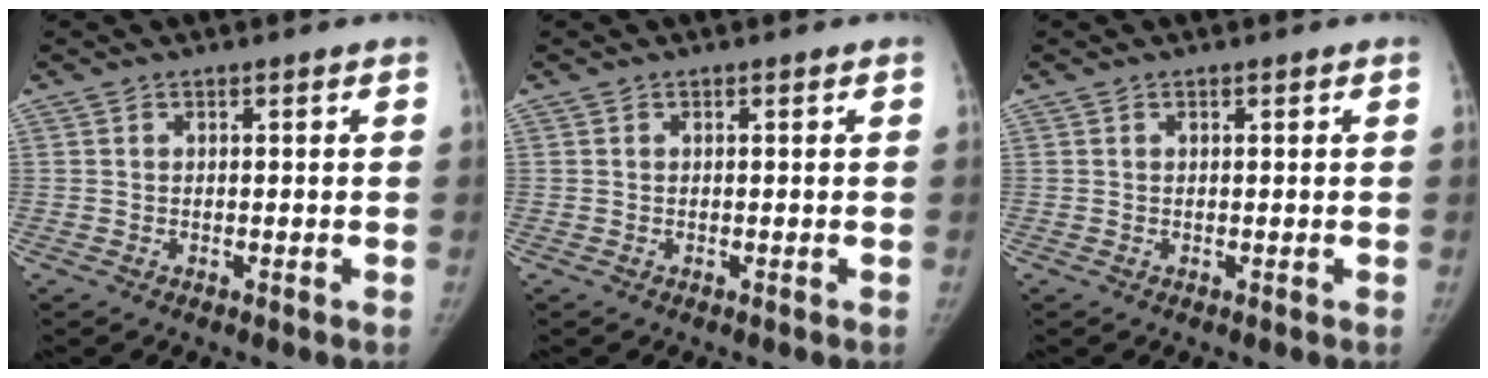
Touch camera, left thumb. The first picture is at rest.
{"total": 0.0}
{"total": 0.0}